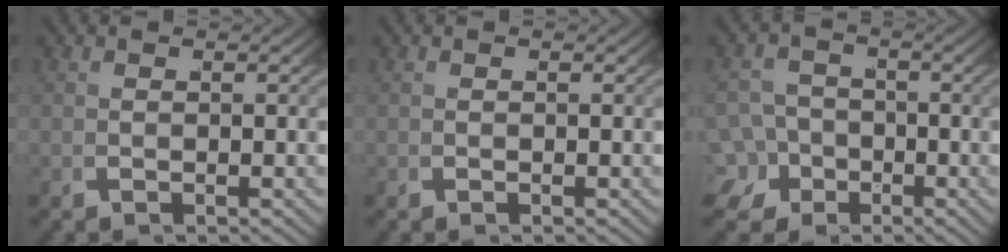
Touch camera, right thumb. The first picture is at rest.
{"total": 0.0}
{"total": 5.5, "force": [-2.7, 4.4, 1.9], "torque": [-0.017, -0.024, -0.044]}